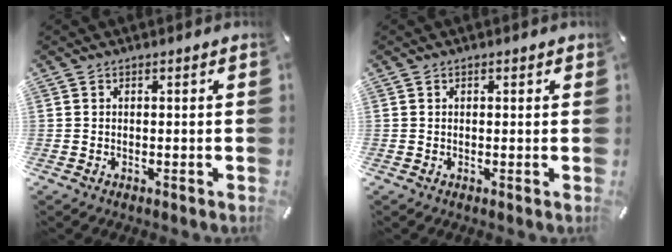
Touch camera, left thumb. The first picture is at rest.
{"total": 0.5, "force": [0.2, 0.4, 0.2], "torque": [-0.005, 0.003, 0.003]}